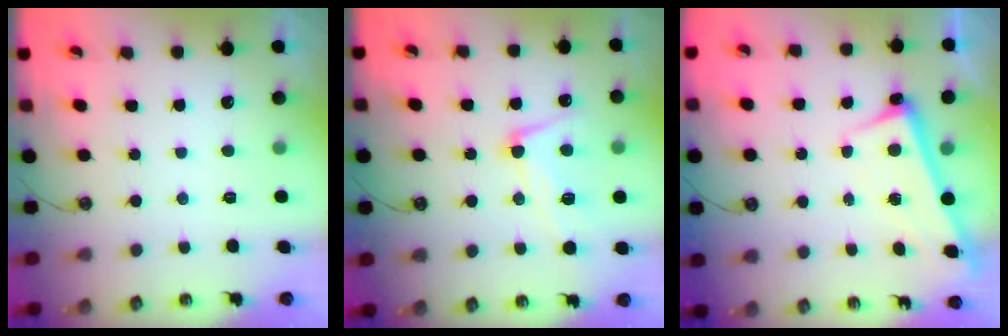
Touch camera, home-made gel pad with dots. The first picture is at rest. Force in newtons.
{"total": 7.6, "press": 7.6, "slide": 0.8}
{"total": 2.8, "press": 2.7, "slide": 0.4}